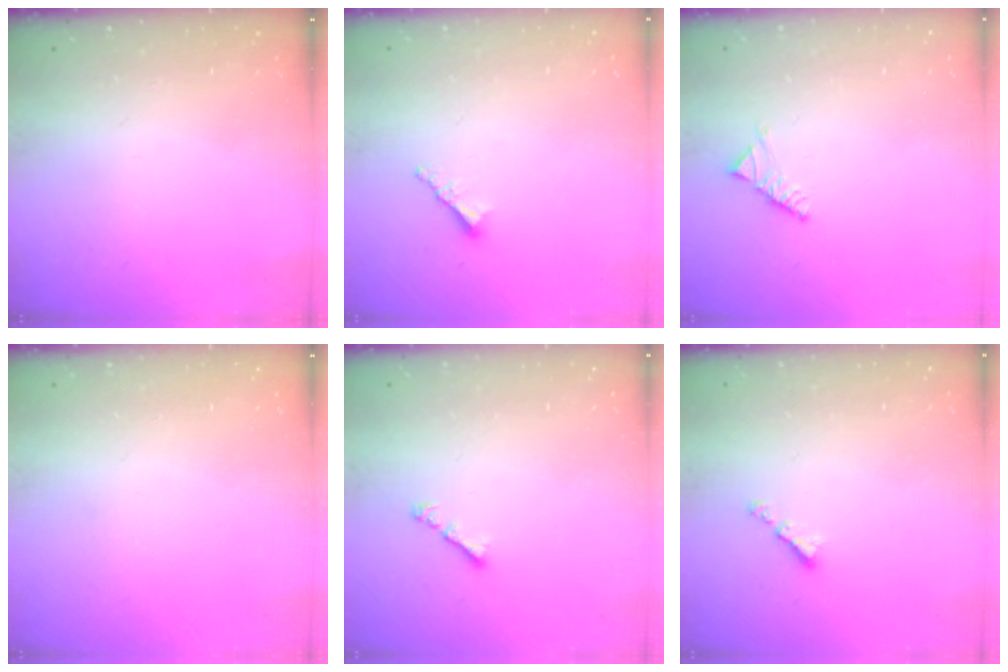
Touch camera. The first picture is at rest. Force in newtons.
{"total": 2.5, "press": 2.5, "slide": 0.3}
{"total": 2.6, "press": 2.5, "slide": 0.8}
{"total": 0.0}
{"total": 1.9, "press": 1.8, "slide": 0.6}
{"total": 2.1, "press": 2.1, "slide": 0.4}